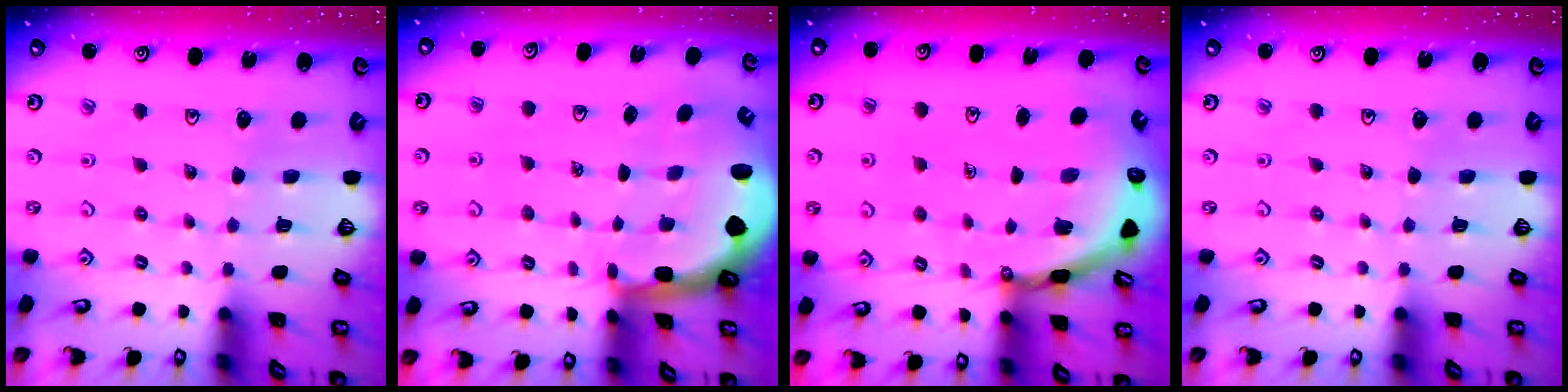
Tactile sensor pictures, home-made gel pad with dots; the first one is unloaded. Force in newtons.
{"total": 2.7, "press": 2.2, "slide": 1.5}
{"total": 5.7, "press": 5.7, "slide": 0.5}
{"total": 0.0}